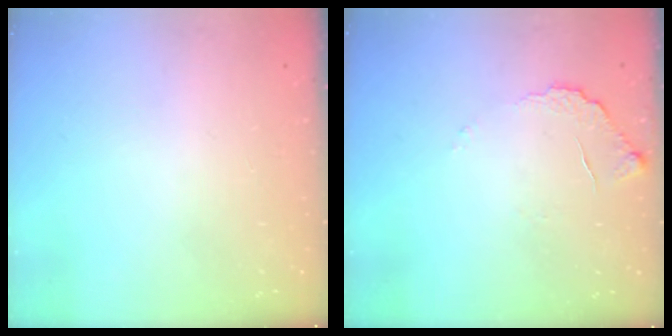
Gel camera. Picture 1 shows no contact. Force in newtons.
{"total": 8.3, "press": 8.3, "slide": 0.3}